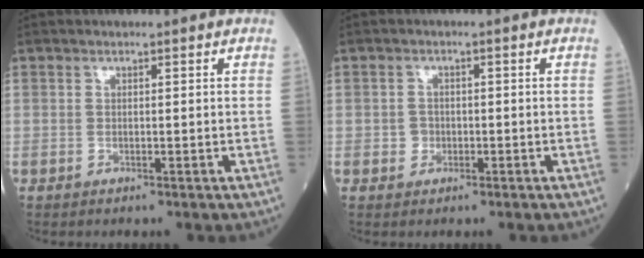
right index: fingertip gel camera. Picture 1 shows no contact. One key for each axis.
{"total": 1.7, "fx": -0.6, "fy": 1.6, "fz": 0.5, "tx": -0.003, "ty": 0.006, "tz": -0.009}